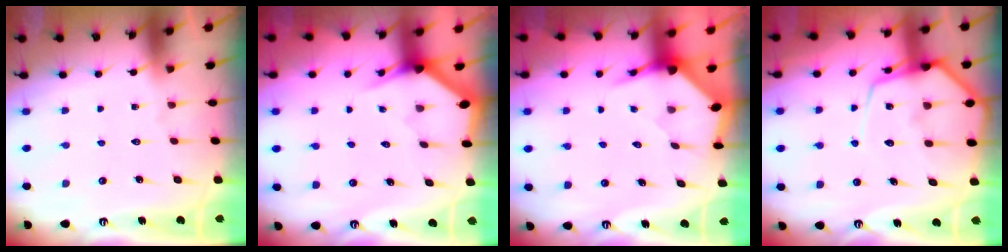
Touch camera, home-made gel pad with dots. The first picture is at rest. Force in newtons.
{"total": 3.0, "press": 3.0, "slide": 0.1}
{"total": 3.5, "press": 3.5, "slide": 0.4}
{"total": 12.3, "press": 12.2, "slide": 1.2}